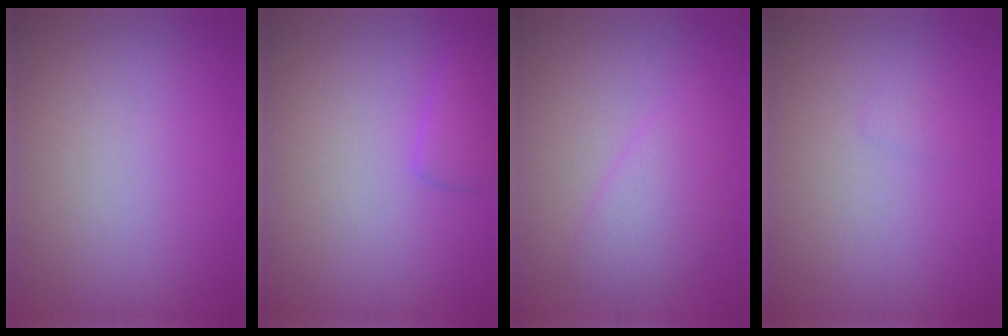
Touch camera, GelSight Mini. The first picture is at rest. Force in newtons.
{"total": 1.8, "press": 1.8, "slide": 0.2}
{"total": 3.0, "press": 3.0, "slide": 0.2}
{"total": 0.5, "press": 0.5, "slide": 0.0}